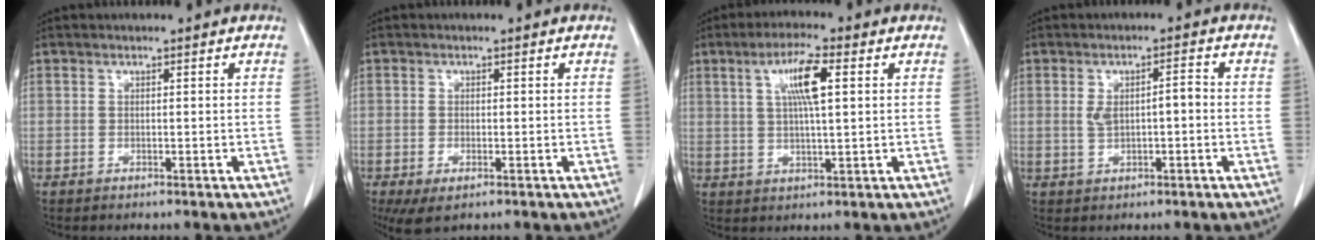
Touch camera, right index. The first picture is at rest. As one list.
[{"total": 4.0, "force": [-2.1, 1.7, 3.0], "torque": [-0.055, -0.008, -0.026]}, {"total": 7.1, "force": [2.2, 0.9, 6.7], "torque": [-0.126, 0.006, 0.040]}, {"total": 4.2, "force": [0.0, 1.5, 3.9], "torque": [-0.074, 0.018, 0.005]}]